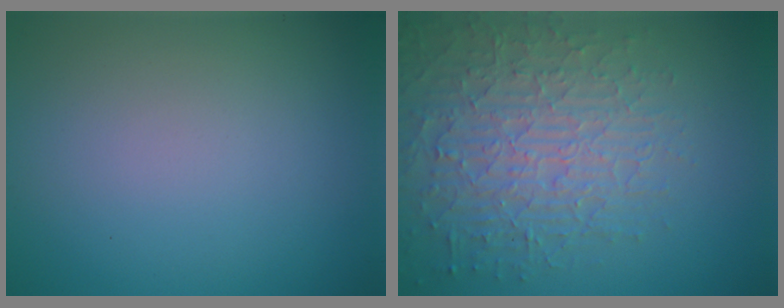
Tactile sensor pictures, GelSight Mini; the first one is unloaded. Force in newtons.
{"total": 7.0, "press": 5.3, "slide": 4.5}